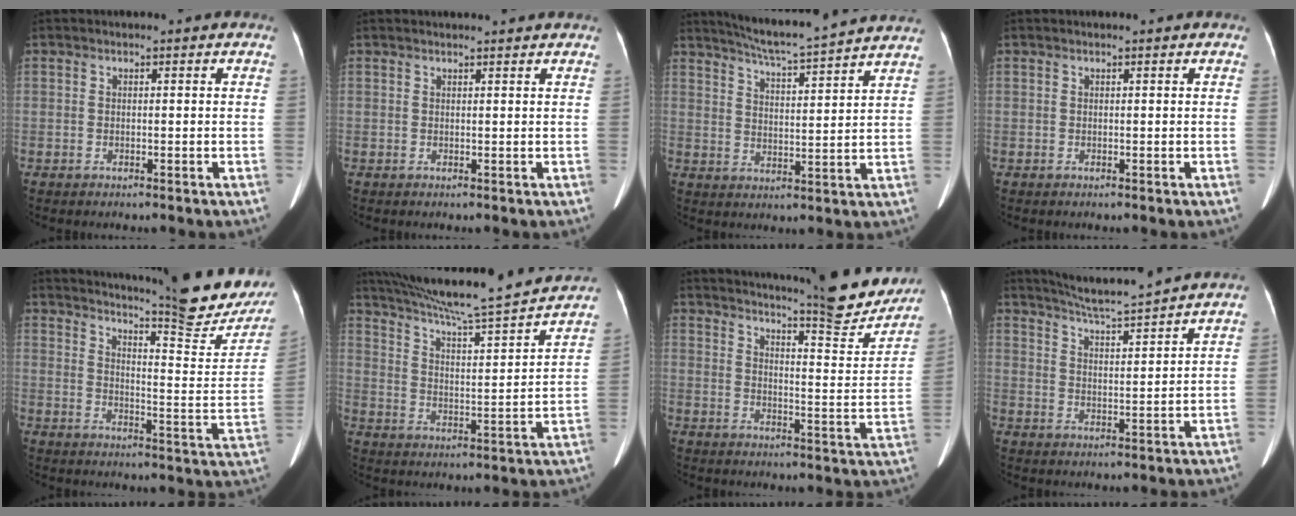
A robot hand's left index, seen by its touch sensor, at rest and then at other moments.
{"total": 3.6, "force": [3.4, -0.1, 1.1], "torque": [-0.014, 0.017, 0.039]}
{"total": 15.2, "force": [13.9, -0.6, 6.1], "torque": [-0.109, -0.001, 0.191]}
{"total": 0.7, "force": [0.7, 0.0, 0.3], "torque": [-0.008, 0.013, 0.008]}
{"total": 21.8, "force": [19.6, 1.4, 9.4], "torque": [-0.134, -0.079, 0.238]}
{"total": 21.0, "force": [18.9, -0.7, 9.3], "torque": [-0.164, -0.013, 0.276]}
{"total": 19.0, "force": [17.3, 1.0, 7.6], "torque": [-0.110, -0.065, 0.213]}
{"total": 10.7, "force": [9.9, -1.2, 4.0], "torque": [-0.074, 0.004, 0.154]}